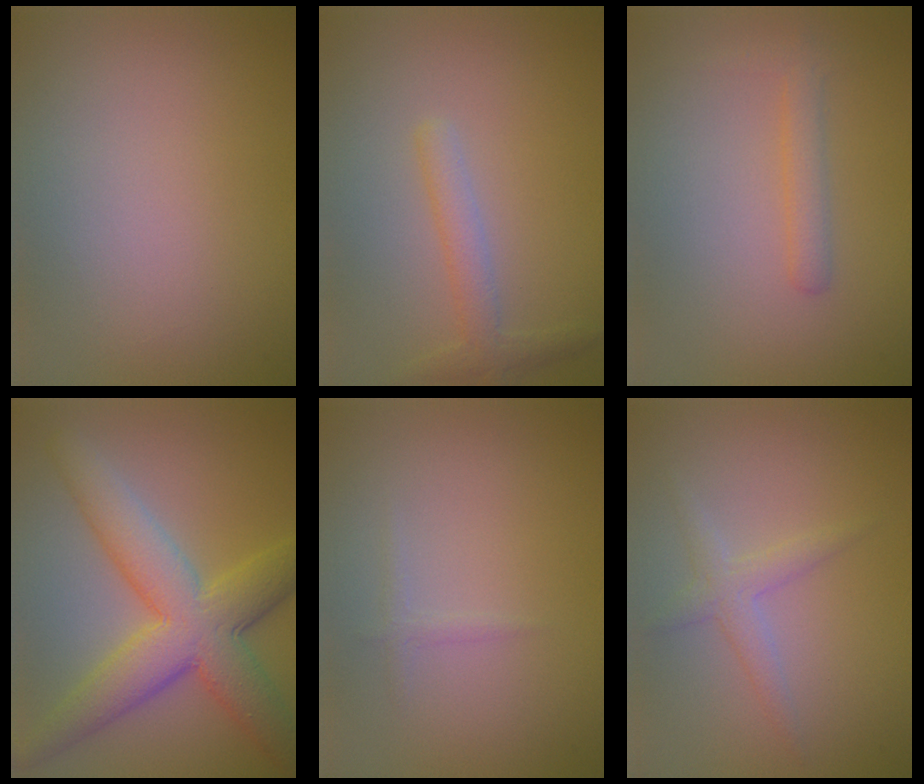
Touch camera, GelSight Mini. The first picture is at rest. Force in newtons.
{"total": 2.3, "press": 2.3, "slide": 0.0}
{"total": 1.9, "press": 1.9, "slide": 0.2}
{"total": 8.7, "press": 8.7, "slide": 0.2}
{"total": 0.7, "press": 0.7, "slide": 0.1}
{"total": 2.0, "press": 2.0, "slide": 0.1}